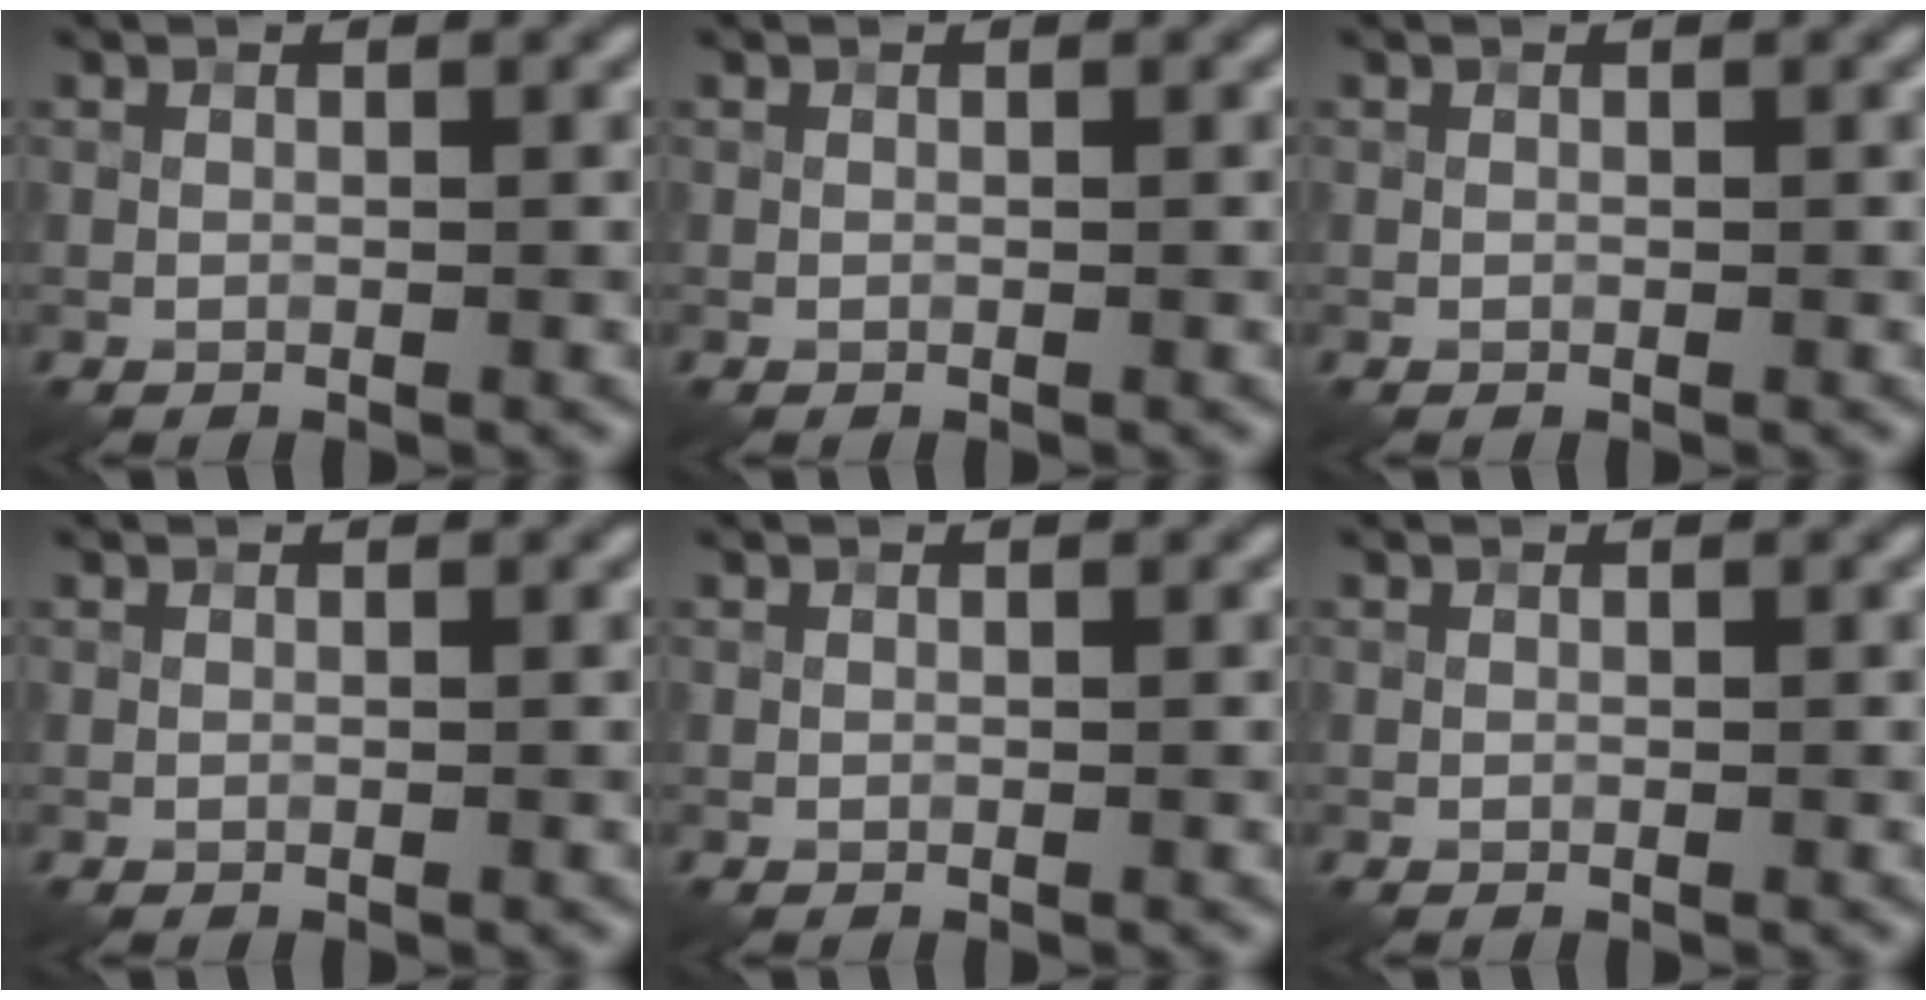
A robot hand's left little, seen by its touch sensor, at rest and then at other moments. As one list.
[{"total": 0.0}, {"total": 0.0}, {"total": 0.0}, {"total": 0.0}, {"total": 0.0}]